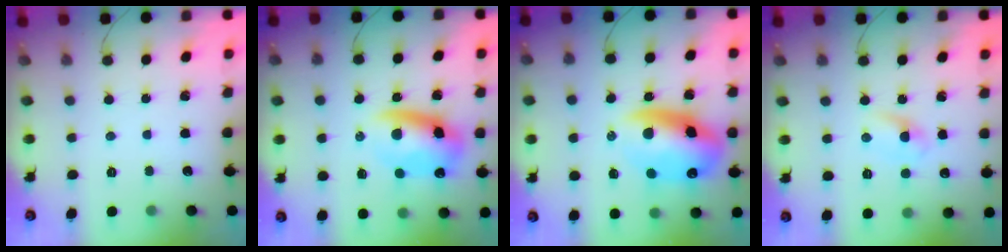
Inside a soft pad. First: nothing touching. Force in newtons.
{"total": 10.4, "press": 10.1, "slide": 2.6}
{"total": 15.6, "press": 15.2, "slide": 3.5}
{"total": 2.9, "press": 2.7, "slide": 1.2}